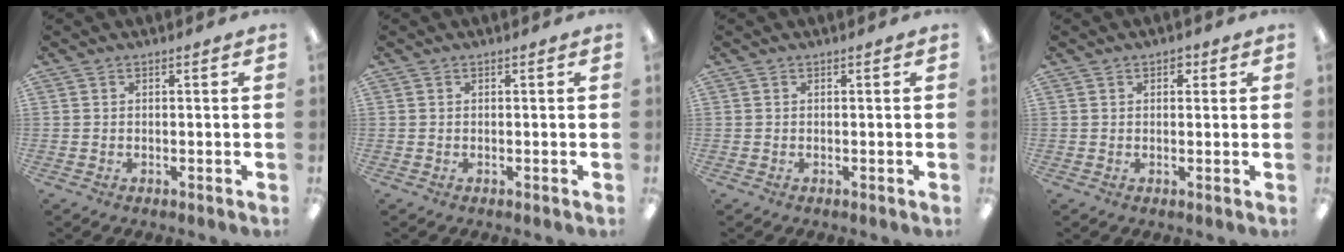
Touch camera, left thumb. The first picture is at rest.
{"total": 0.0}
{"total": 0.0}
{"total": 2.5, "force": [1.3, 1.6, 1.4], "torque": [-0.006, -0.004, 0.016]}